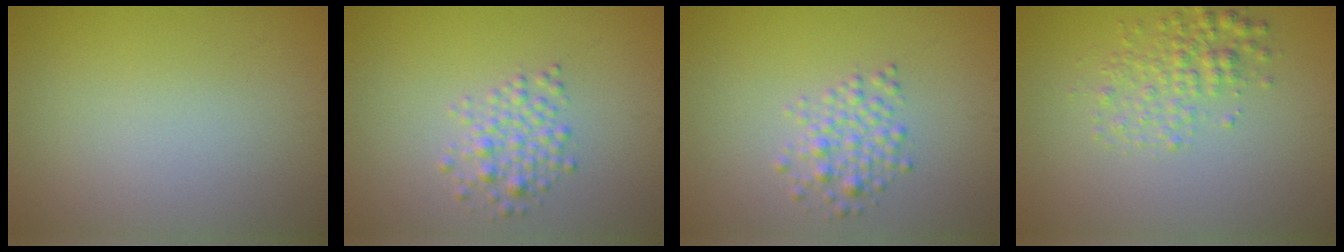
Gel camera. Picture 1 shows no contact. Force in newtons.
{"total": 2.5, "press": 2.5, "slide": 0.1}
{"total": 2.5, "press": 2.5, "slide": 0.1}
{"total": 2.8, "press": 2.8, "slide": 0.1}